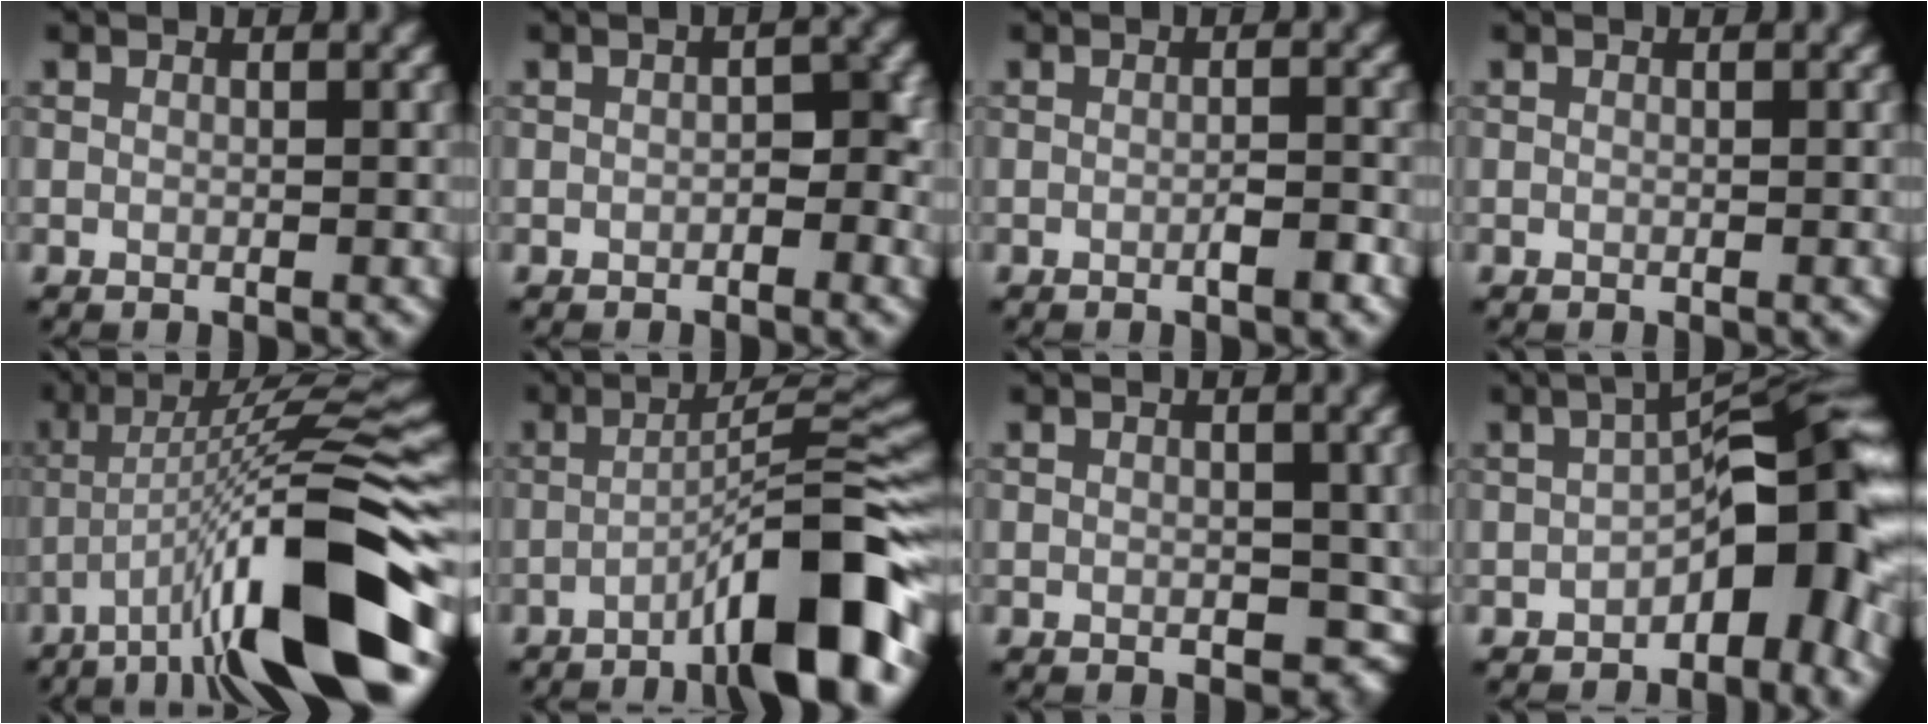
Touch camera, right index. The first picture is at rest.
{"total": 2.1, "force": [-0.5, 1.0, 1.7], "torque": [-0.021, 0.002, -0.009]}
{"total": 1.5, "force": [-0.7, 0.2, 1.4], "torque": [-0.021, 0.001, -0.013]}
{"total": 0.0}
{"total": 13.8, "force": [-6.6, 2.5, 11.9], "torque": [-0.195, 0.011, -0.105]}
{"total": 11.0, "force": [-5.5, 1.6, 9.3], "torque": [-0.125, 0.026, -0.093]}
{"total": 3.1, "force": [-0.2, 2.1, 2.3], "torque": [-0.024, -0.008, -0.001]}
{"total": 8.4, "force": [-2.7, 3.6, 7.1], "torque": [-0.079, 0.022, -0.054]}